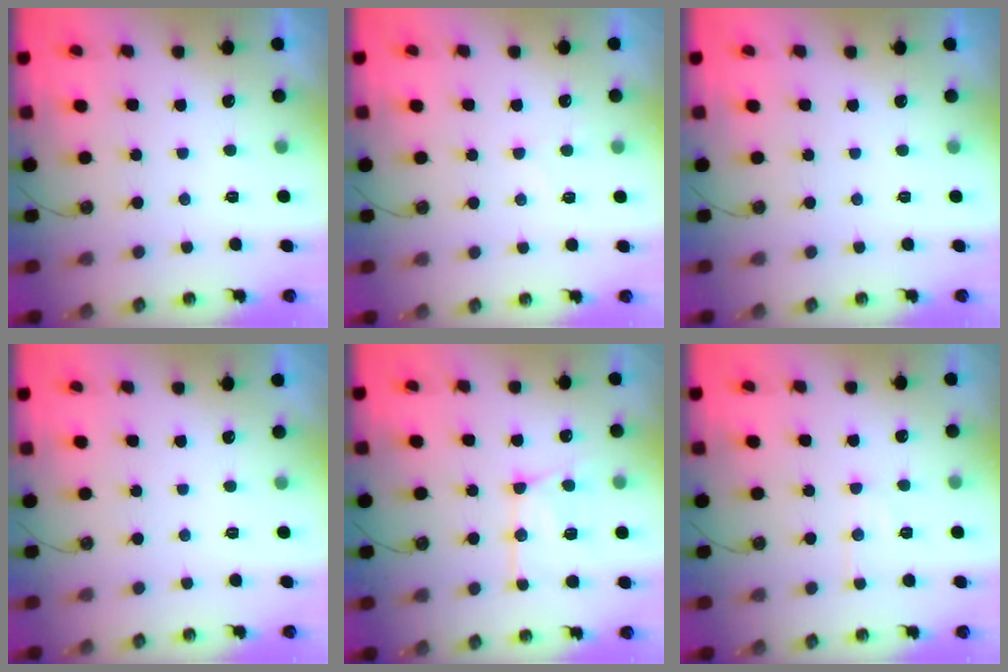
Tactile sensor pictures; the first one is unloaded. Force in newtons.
{"total": 6.1, "press": 6.1, "slide": 0.7}
{"total": 0.0}
{"total": 0.0}
{"total": 13.5, "press": 13.4, "slide": 1.6}
{"total": 7.4, "press": 7.4, "slide": 0.6}